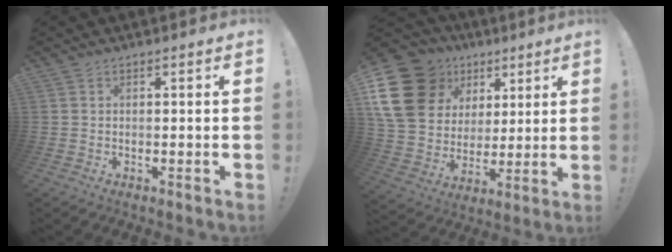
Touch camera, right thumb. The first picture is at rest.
{"total": 20.7, "force": [8.3, 16.2, 9.9], "torque": [-0.172, -0.034, 0.184]}